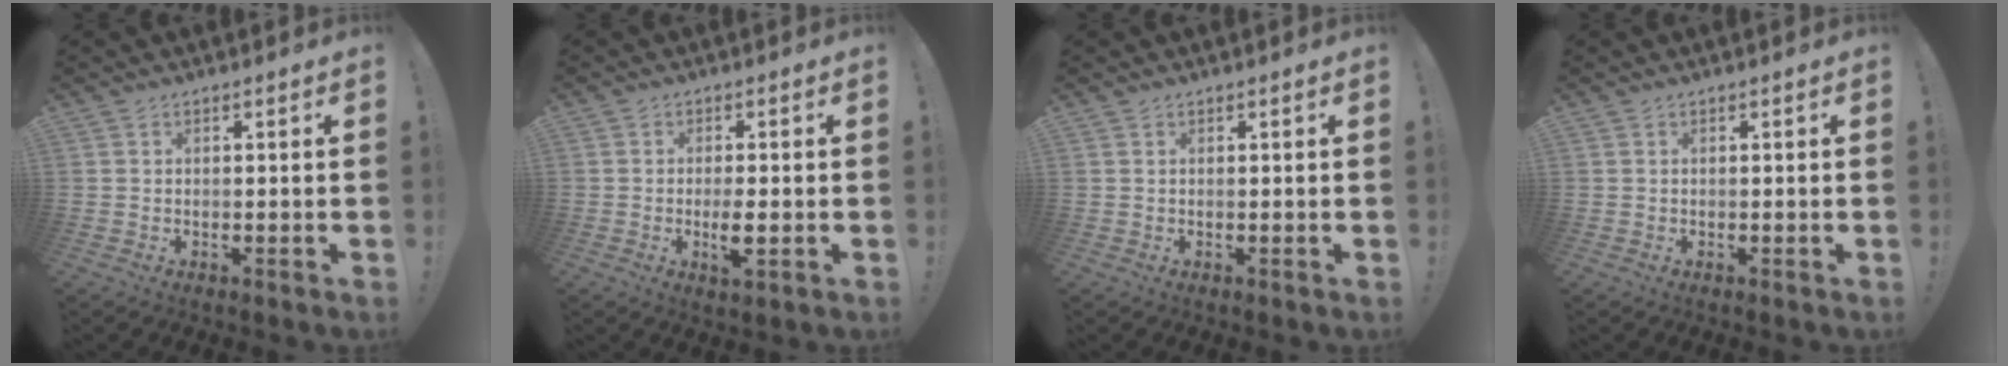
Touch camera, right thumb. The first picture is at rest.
{"total": 4.2, "force": [-1.1, 1.9, 3.5], "torque": [-0.053, 0.002, -0.020]}
{"total": 0.0}
{"total": 0.0}